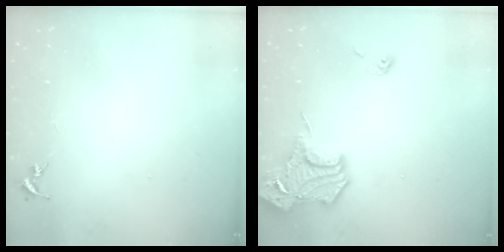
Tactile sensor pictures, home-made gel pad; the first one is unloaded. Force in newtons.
{"total": 15.5, "press": 15.4, "slide": 1.4}